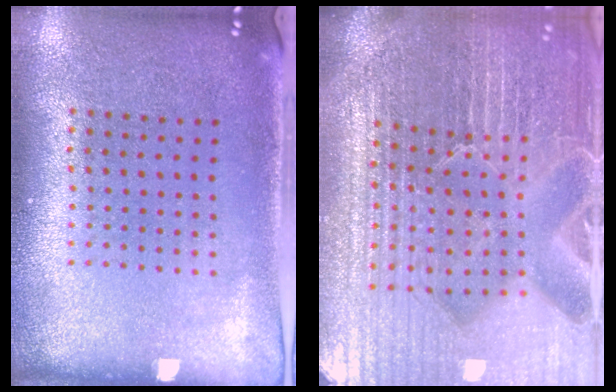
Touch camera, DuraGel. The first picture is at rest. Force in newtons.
{"total": 6.7, "press": 5.8, "slide": 3.3}